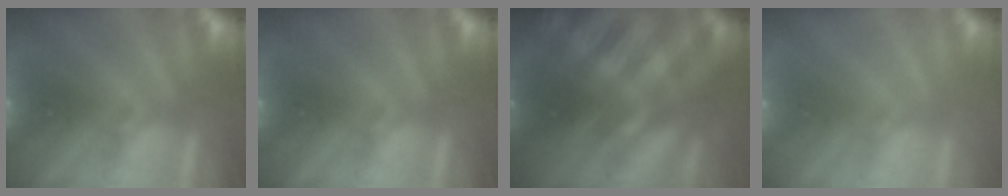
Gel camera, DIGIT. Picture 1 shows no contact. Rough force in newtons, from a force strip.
{"total": 0.0}
{"total": 2.9}
{"total": 3.1}